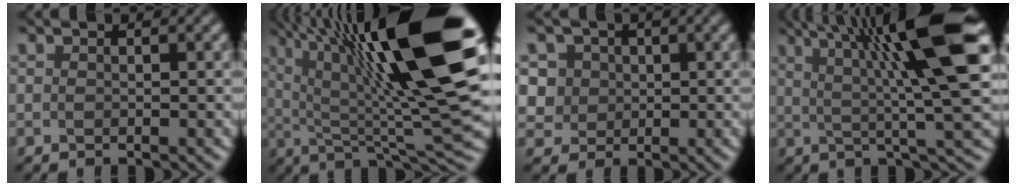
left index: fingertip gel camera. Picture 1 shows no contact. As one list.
[{"total": 17.1, "force": [6.4, 3.8, 15.4], "torque": [-0.243, 0.010, 0.119]}, {"total": 4.1, "force": [0.8, 3.9, 1.0], "torque": [-0.015, 0.006, 0.013]}, {"total": 11.9, "force": [3.4, 1.8, 11.3], "torque": [-0.159, 0.009, 0.055]}]